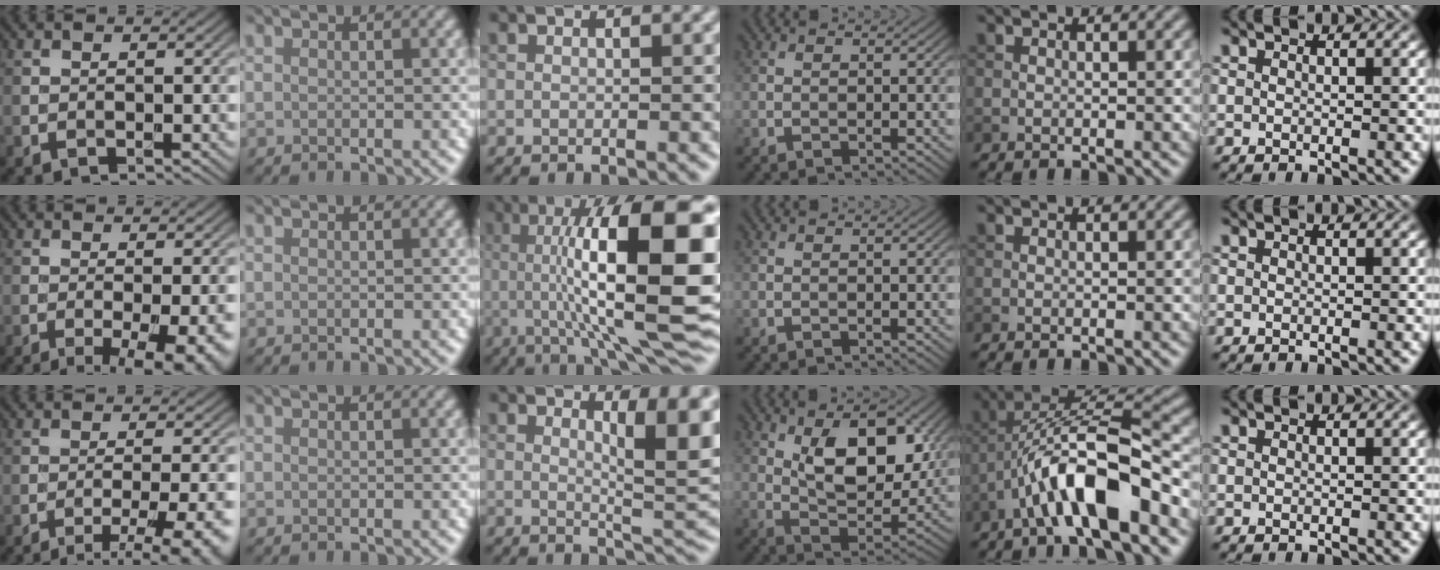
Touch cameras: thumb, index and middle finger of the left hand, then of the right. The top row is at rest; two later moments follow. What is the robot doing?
{"motion": "unscrew", "object": "dispenser bottle"}